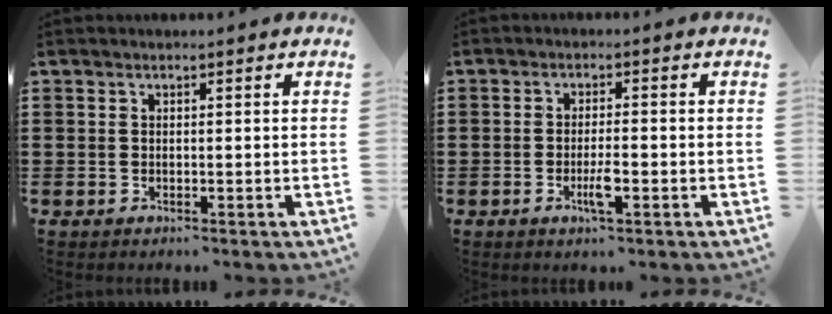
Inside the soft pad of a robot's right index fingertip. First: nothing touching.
{"total": 3.6, "force": [-1.4, 0.6, 3.2], "torque": [-0.062, -0.003, -0.026]}